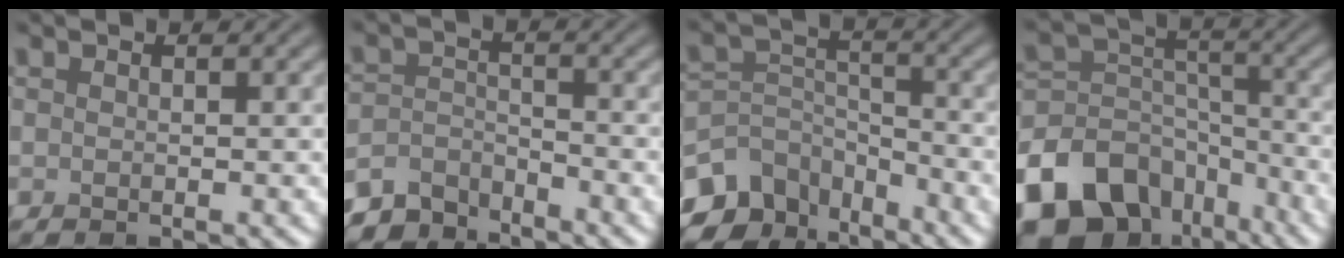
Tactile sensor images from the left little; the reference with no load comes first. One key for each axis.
{"total": 4.6, "fx": -4.3, "fy": 1.6, "fz": 0.5, "tx": -0.003, "ty": -0.004, "tz": -0.089}
{"total": 8.3, "fx": -6.0, "fy": 4.9, "fz": 3.1, "tx": -0.059, "ty": -0.013, "tz": -0.118}
{"total": 14.8, "fx": -9.6, "fy": 9.7, "fz": 5.7, "tx": -0.142, "ty": -0.003, "tz": -0.155}